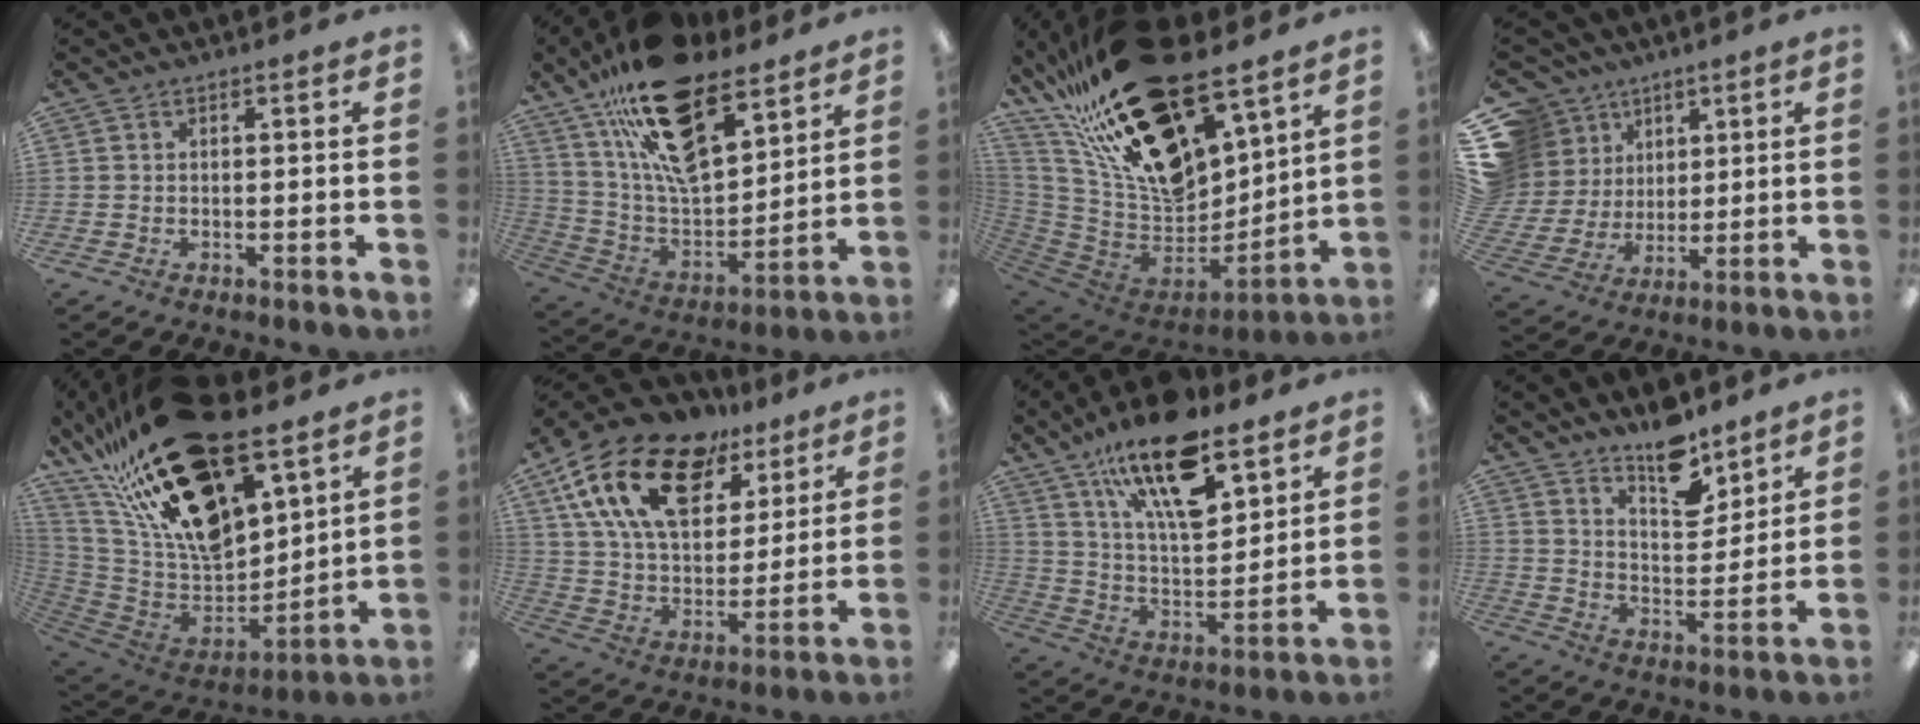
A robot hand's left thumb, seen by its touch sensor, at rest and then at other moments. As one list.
[{"total": 22.6, "force": [14.8, 10.5, 13.5], "torque": [-0.239, -0.083, 0.264]}, {"total": 30.4, "force": [20.3, 12.6, 18.7], "torque": [-0.322, -0.127, 0.367]}, {"total": 14.0, "force": [6.1, 12.0, 4.0], "torque": [-0.113, -0.034, 0.128]}, {"total": 30.0, "force": [18.1, 13.5, 19.7], "torque": [-0.346, -0.107, 0.321]}, {"total": 21.9, "force": [12.1, 12.2, 13.5], "torque": [-0.248, -0.054, 0.219]}, {"total": 20.9, "force": [13.9, 8.0, 13.3], "torque": [-0.224, -0.073, 0.236]}, {"total": 11.4, "force": [9.3, 4.8, 4.6], "torque": [-0.056, -0.066, 0.165]}]